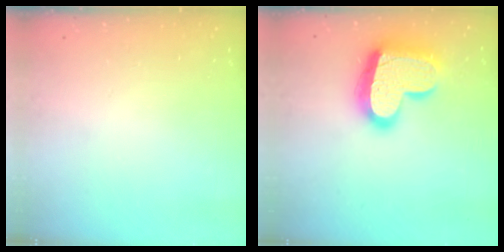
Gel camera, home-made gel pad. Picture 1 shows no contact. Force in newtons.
{"total": 20.9, "press": 20.8, "slide": 1.8}